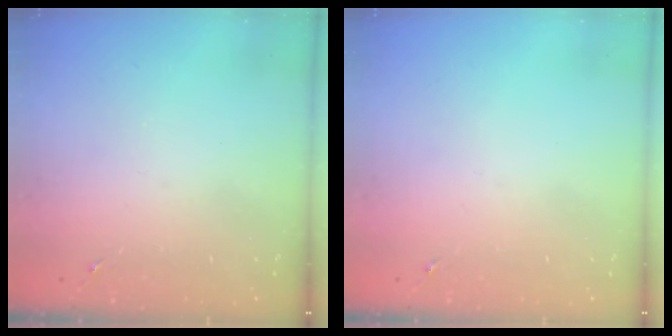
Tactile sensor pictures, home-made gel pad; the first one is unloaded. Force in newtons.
{"total": 0.0}